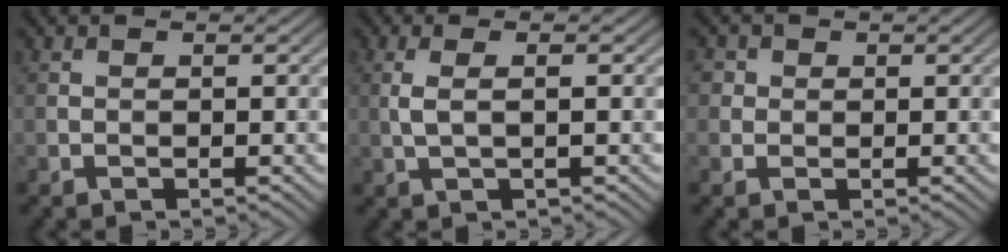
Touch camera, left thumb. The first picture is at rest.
{"total": 2.4, "force": [0.4, 0.5, 2.4], "torque": [-0.049, 0.006, 0.007]}
{"total": 2.3, "force": [0.8, 2.0, 0.7], "torque": [-0.022, 0.001, 0.007]}